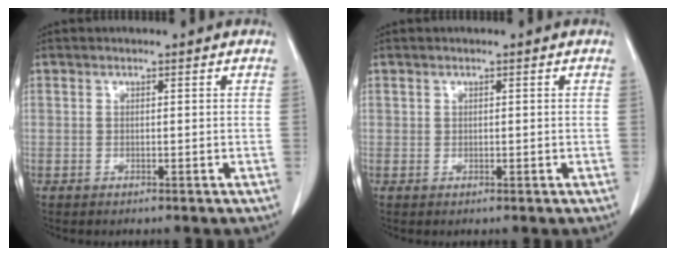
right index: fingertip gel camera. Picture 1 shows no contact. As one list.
[{"total": 0.5, "force": [0.3, 0.4, 0.1], "torque": [0.008, 0.001, 0.002]}]